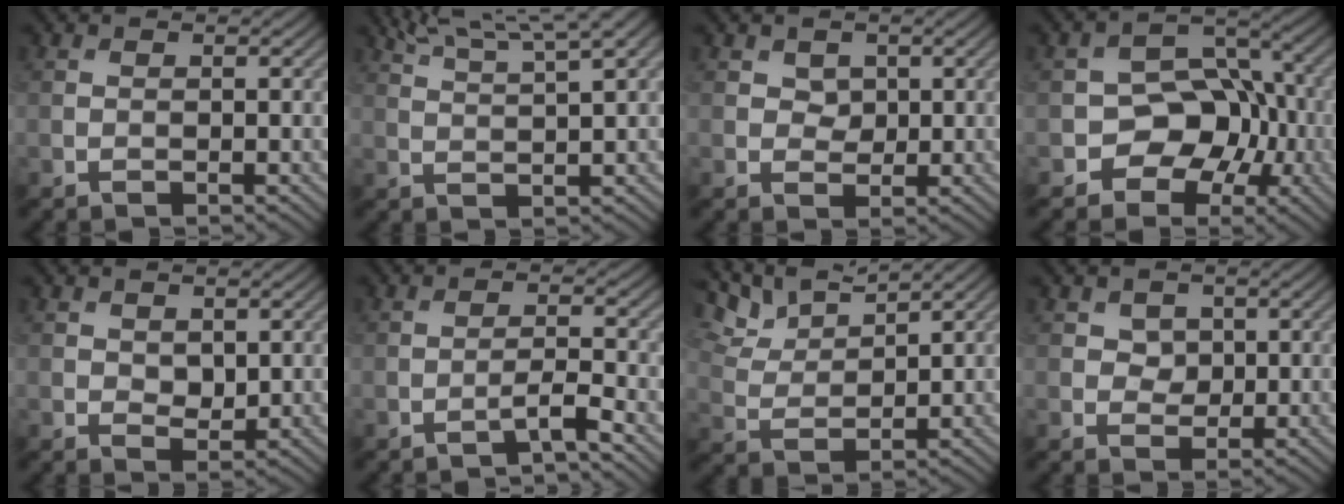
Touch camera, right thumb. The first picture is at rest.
{"total": 8.8, "force": [6.4, 1.2, 5.9], "torque": [-0.109, 0.023, 0.095]}
{"total": 2.0, "force": [0.9, 1.6, 0.9], "torque": [-0.022, -0.005, 0.008]}
{"total": 8.0, "force": [-2.7, 6.1, 4.4], "torque": [-0.055, 0.003, -0.057]}
{"total": 2.2, "force": [0.9, 1.6, 1.3], "torque": [-0.030, -0.006, 0.019]}
{"total": 2.4, "force": [-1.7, 0.1, 1.8], "torque": [-0.033, 0.010, -0.039]}
{"total": 6.9, "force": [5.6, 1.8, 3.6], "torque": [-0.089, 0.009, 0.107]}
{"total": 2.6, "force": [0.9, 2.2, 1.2], "torque": [-0.029, -0.009, 0.010]}